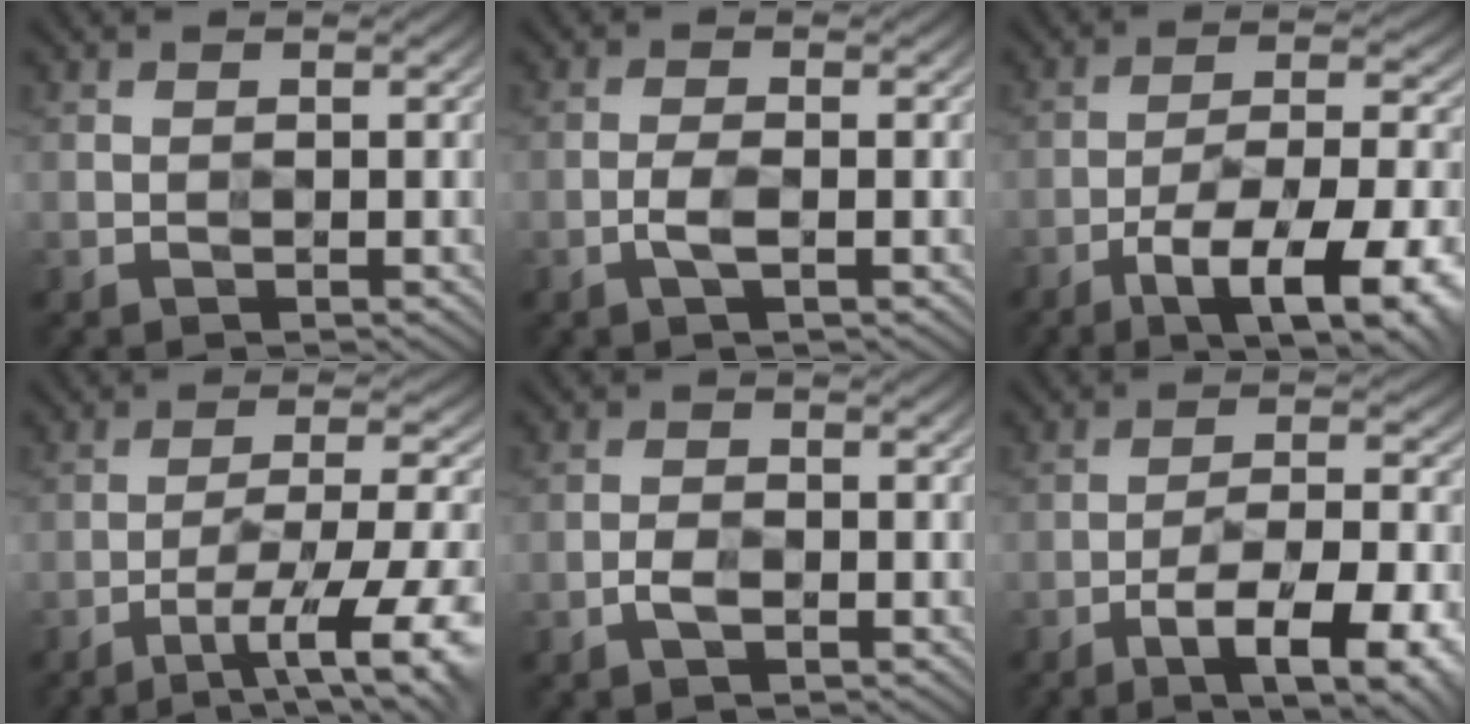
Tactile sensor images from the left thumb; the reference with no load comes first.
{"total": 2.0, "force": [-1.1, 0.6, 1.5], "torque": [-0.033, -0.002, -0.022]}
{"total": 13.2, "force": [-7.3, 4.6, 10.0], "torque": [-0.150, -0.006, -0.114]}
{"total": 9.8, "force": [-4.8, 2.4, 8.2], "torque": [-0.134, -0.006, -0.072]}
{"total": 2.0, "force": [-1.3, 1.0, 1.0], "torque": [-0.019, -0.004, -0.025]}
{"total": 12.0, "force": [-6.9, 3.6, 9.1], "torque": [-0.142, -0.003, -0.107]}